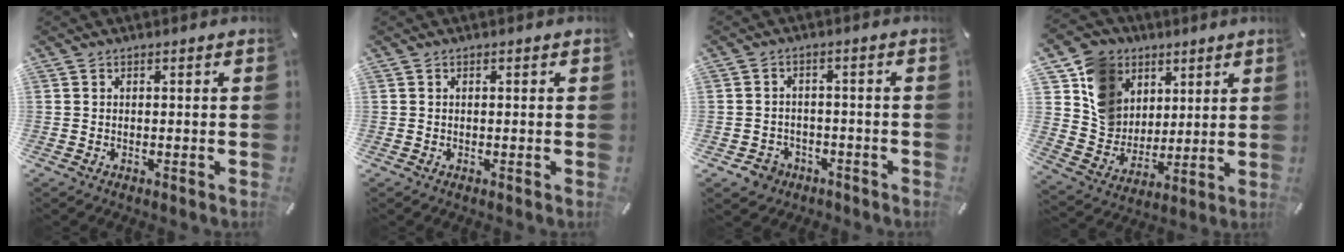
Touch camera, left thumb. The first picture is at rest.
{"total": 0.0}
{"total": 4.3, "force": [-2.3, 3.5, 1.0], "torque": [-0.022, 0.011, -0.044]}
{"total": 13.3, "force": [4.7, 12.0, 3.5], "torque": [-0.068, -0.021, 0.099]}